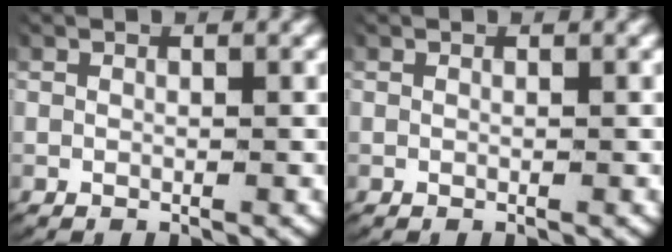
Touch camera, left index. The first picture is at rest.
{"total": 0.0}